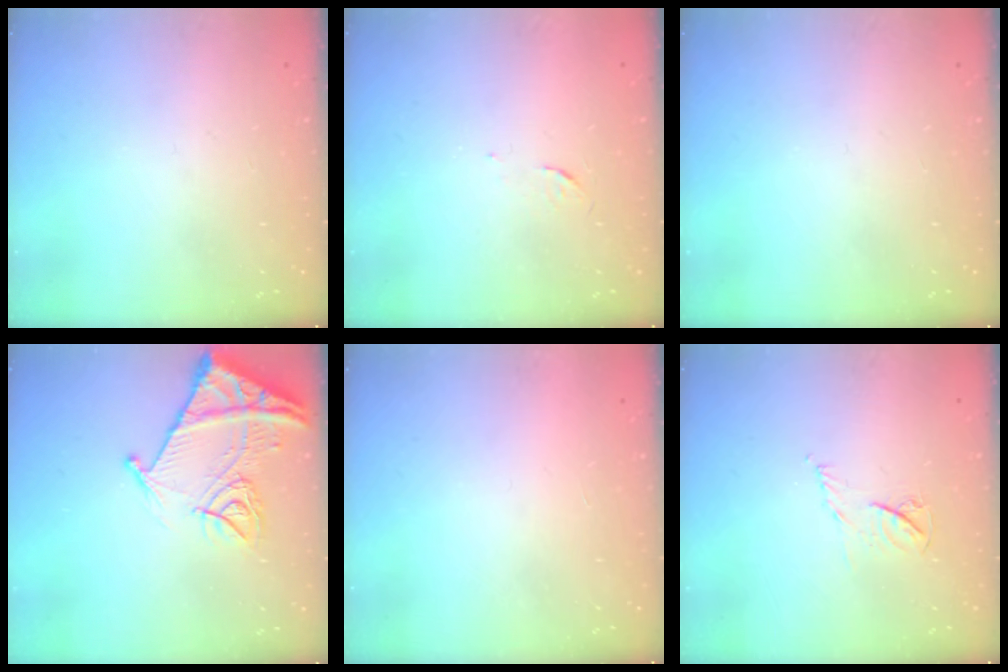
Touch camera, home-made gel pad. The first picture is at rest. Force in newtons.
{"total": 3.3, "press": 3.3, "slide": 0.5}
{"total": 0.0}
{"total": 14.9, "press": 14.8, "slide": 1.6}
{"total": 1.6, "press": 1.6, "slide": 0.1}
{"total": 4.4, "press": 4.3, "slide": 0.6}